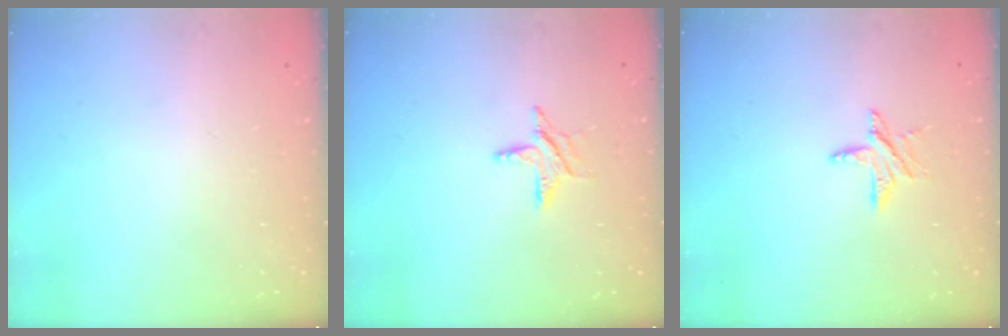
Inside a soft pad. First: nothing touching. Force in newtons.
{"total": 6.7, "press": 6.7, "slide": 0.5}
{"total": 6.4, "press": 6.4, "slide": 0.5}